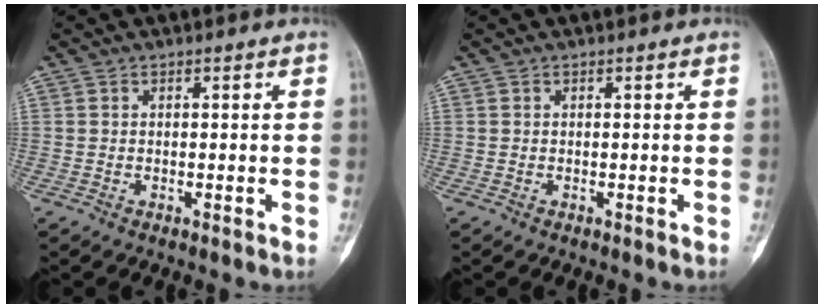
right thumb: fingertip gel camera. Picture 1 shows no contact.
{"total": 0.0}